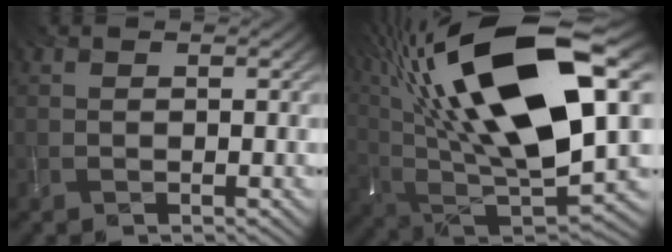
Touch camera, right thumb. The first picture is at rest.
{"total": 21.8, "force": [8.0, 9.3, 18.1], "torque": [-0.386, 0.035, 0.150]}